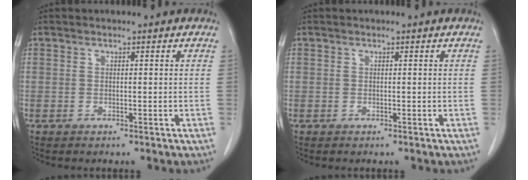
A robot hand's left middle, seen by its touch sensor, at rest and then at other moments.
{"total": 0.0}